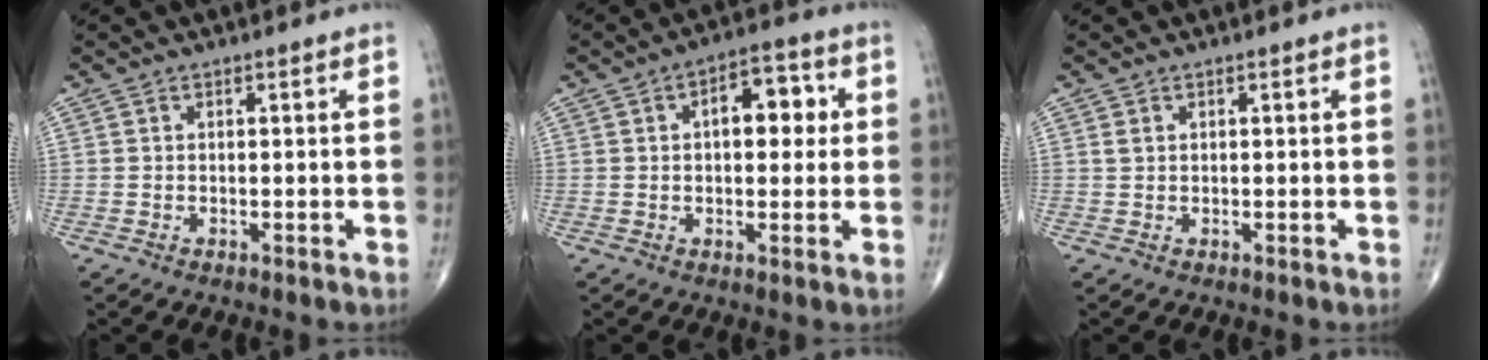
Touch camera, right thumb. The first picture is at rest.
{"total": 8.6, "force": [1.5, 4.7, 7.1], "torque": [-0.070, 0.015, 0.015]}
{"total": 0.9, "force": [0.4, 0.6, 0.5], "torque": [-0.009, 0.003, 0.009]}